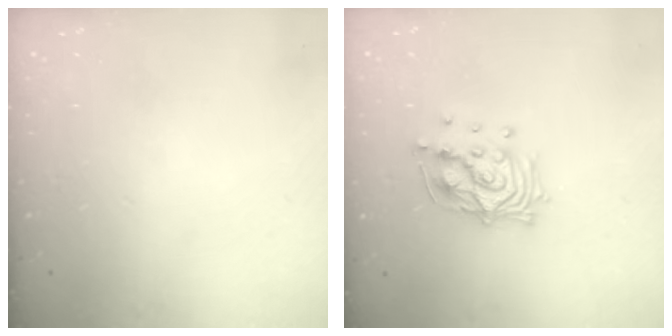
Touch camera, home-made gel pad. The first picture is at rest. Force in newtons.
{"total": 12.7, "press": 12.7, "slide": 1.3}